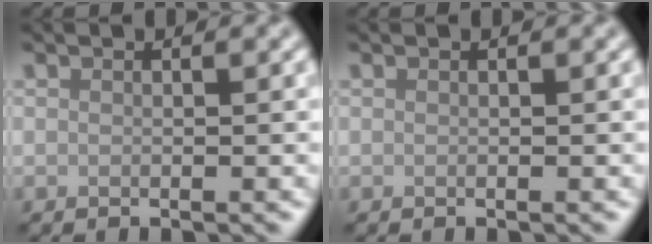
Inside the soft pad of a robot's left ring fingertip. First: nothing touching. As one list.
[{"total": 0.0}]